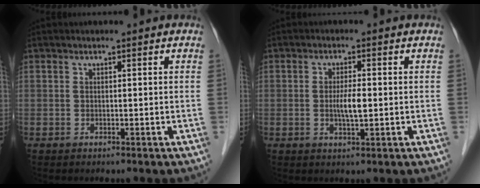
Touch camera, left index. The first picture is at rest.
{"total": 3.1, "force": [-0.5, 0.5, 3.1], "torque": [-0.059, -0.004, -0.007]}